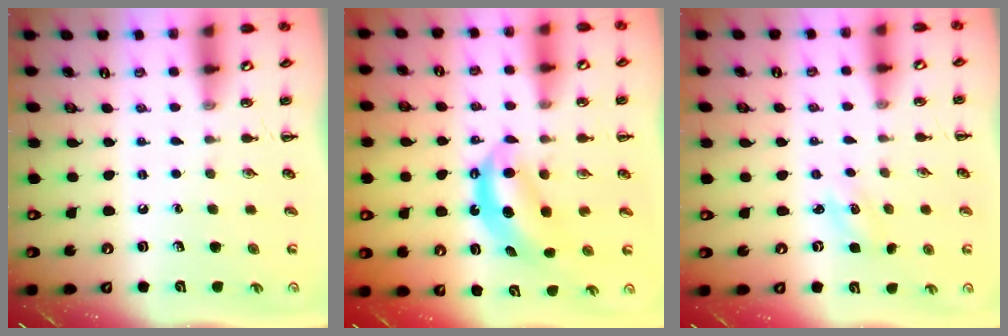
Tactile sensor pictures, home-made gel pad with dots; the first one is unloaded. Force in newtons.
{"total": 6.5, "press": 6.5, "slide": 0.5}
{"total": 1.6, "press": 1.5, "slide": 0.5}